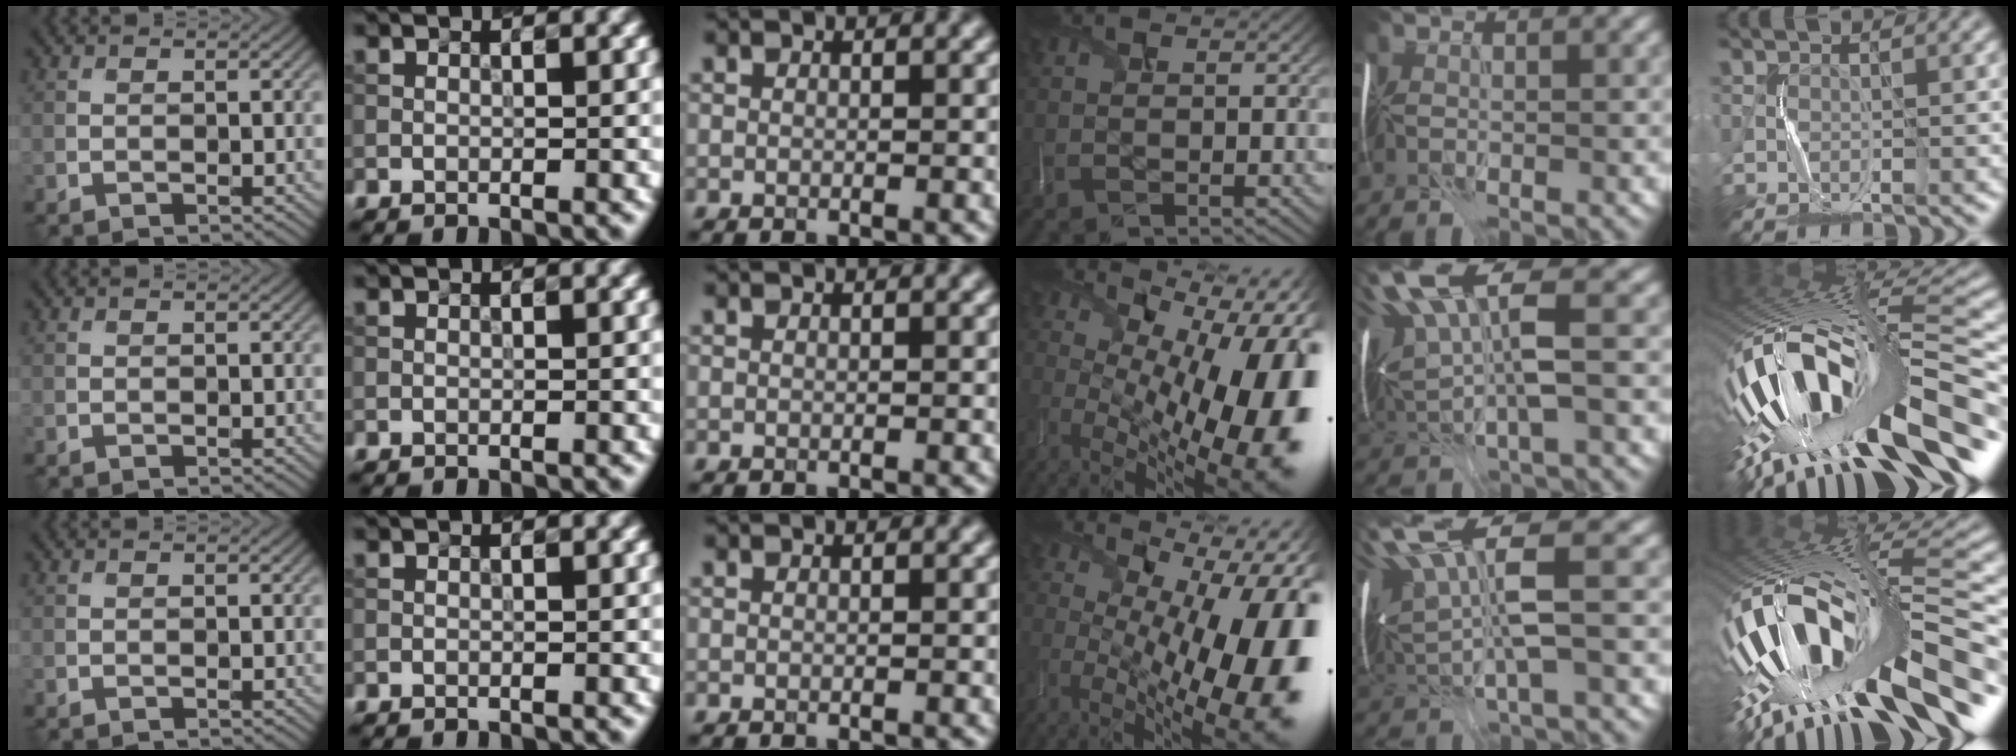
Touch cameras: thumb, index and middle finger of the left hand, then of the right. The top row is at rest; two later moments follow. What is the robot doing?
{"motion": "shake", "object": "plastic piggy bank"}